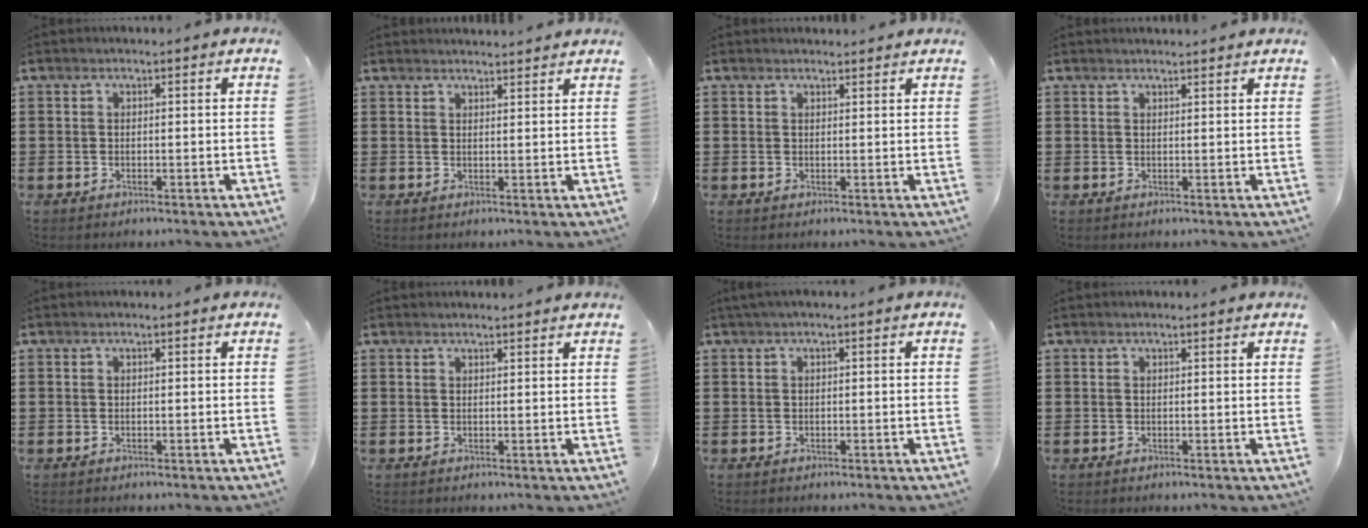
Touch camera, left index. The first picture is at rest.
{"total": 1.9, "force": [1.9, -0.1, 0.1], "torque": [-0.006, -0.002, 0.037]}
{"total": 1.2, "force": [1.2, 0.1, 0.2], "torque": [-0.006, 0.000, 0.024]}
{"total": 1.2, "force": [1.2, 0.0, 0.1], "torque": [-0.005, -0.001, 0.024]}
{"total": 0.0}
{"total": 1.3, "force": [1.3, -0.1, 0.2], "torque": [-0.006, -0.002, 0.026]}
{"total": 0.8, "force": [0.0, 0.1, 0.8], "torque": [-0.012, -0.003, 0.001]}
{"total": 0.6, "force": [0.6, 0.0, 0.2], "torque": [-0.005, 0.000, 0.011]}